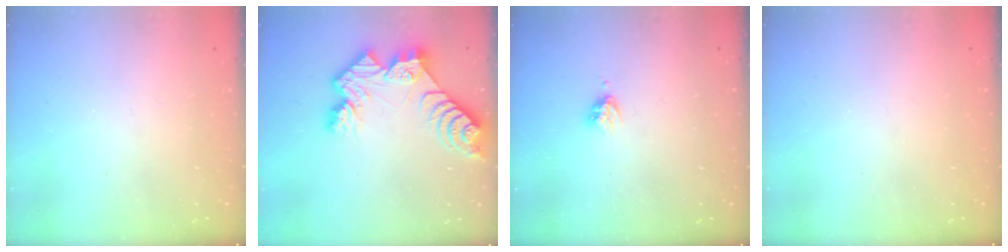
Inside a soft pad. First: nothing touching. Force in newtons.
{"total": 12.3, "press": 12.3, "slide": 1.3}
{"total": 3.0, "press": 3.0, "slide": 0.4}
{"total": 0.0}